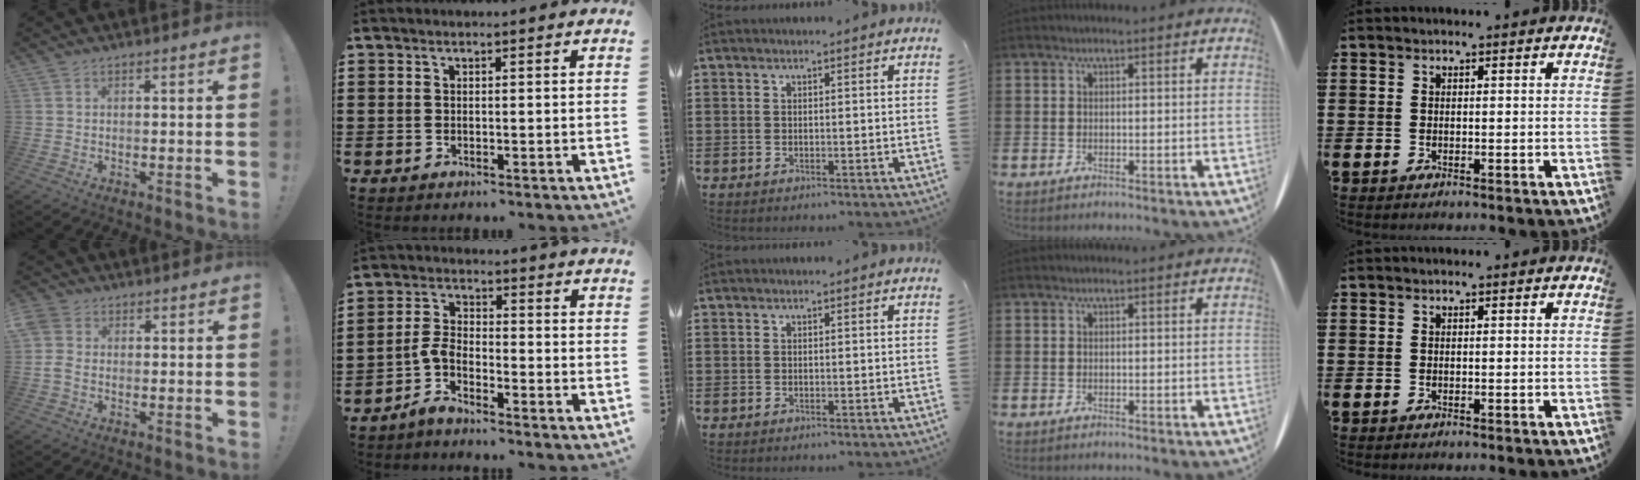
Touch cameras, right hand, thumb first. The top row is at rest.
{"thumb": {"total": 4.6, "force": [-0.5, 3.5, 3.0], "torque": [-0.066, 0.000, -0.010]}, "index": {"total": 4.2, "force": [-3.1, 1.7, 2.3], "torque": [-0.066, 0.004, -0.066]}}